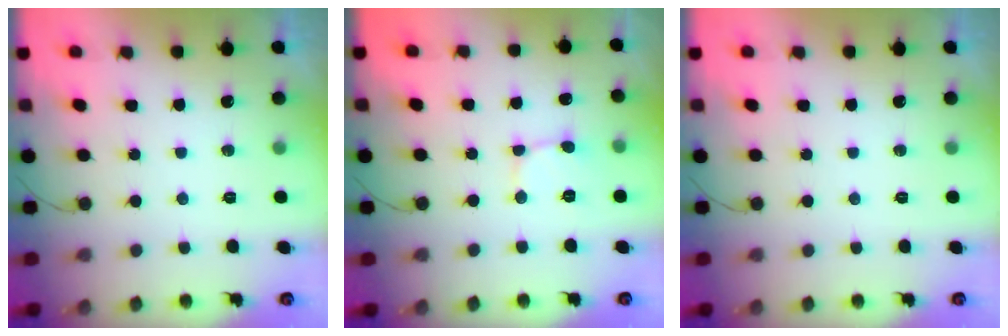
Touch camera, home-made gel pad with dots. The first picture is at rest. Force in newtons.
{"total": 2.3, "press": 2.3, "slide": 0.2}
{"total": 0.0}